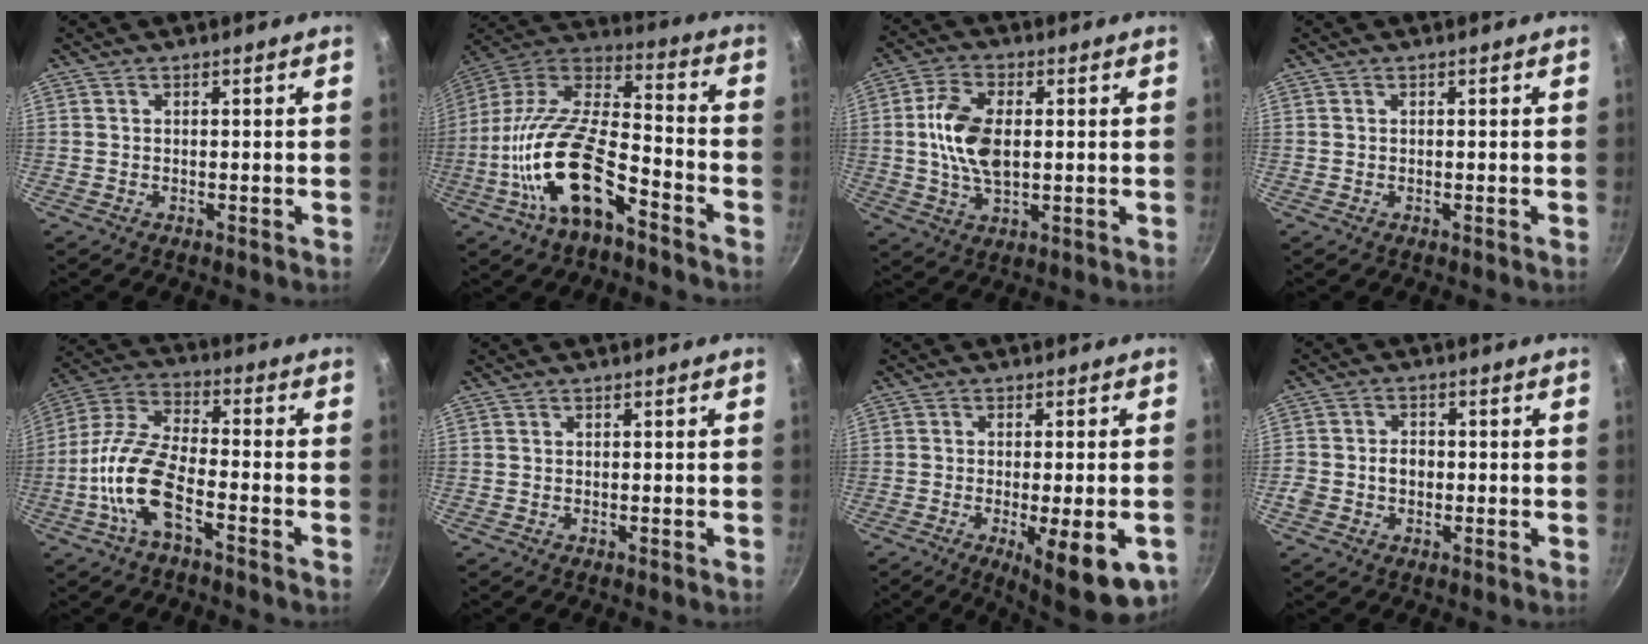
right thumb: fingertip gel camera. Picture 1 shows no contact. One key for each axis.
{"total": 20.1, "fx": -8.6, "fy": 8.5, "fz": 16.1, "tx": -0.313, "ty": 0.066, "tz": -0.157}
{"total": 11.0, "fx": 0.8, "fy": 6.0, "fz": 9.2, "tx": -0.180, "ty": 0.002, "tz": 0.018}
{"total": 0.0}
{"total": 13.2, "fx": -4.9, "fy": 5.4, "fz": 11.0, "tx": -0.232, "ty": 0.039, "tz": -0.099}
{"total": 0.0}
{"total": 13.6, "fx": -5.1, "fy": 4.3, "fz": 11.9, "tx": -0.134, "ty": -0.002, "tz": -0.057}
{"total": 4.4, "fx": -0.6, "fy": 3.5, "fz": 2.7, "tx": -0.038, "ty": 0.016, "tz": -0.009}